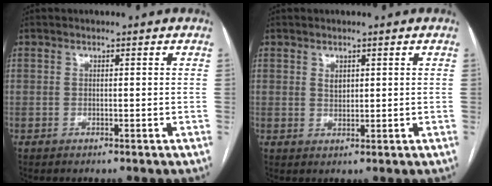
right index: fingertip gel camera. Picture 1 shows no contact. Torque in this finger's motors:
{"motor_torque": [0.07, 0.04, 0.00, 0.02]}